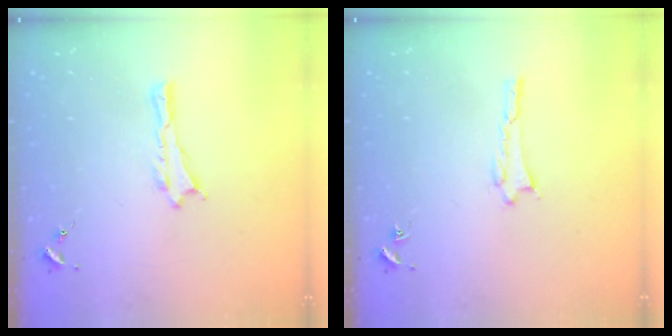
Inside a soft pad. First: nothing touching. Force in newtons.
{"total": 1.4, "press": 1.4, "slide": 0.2}